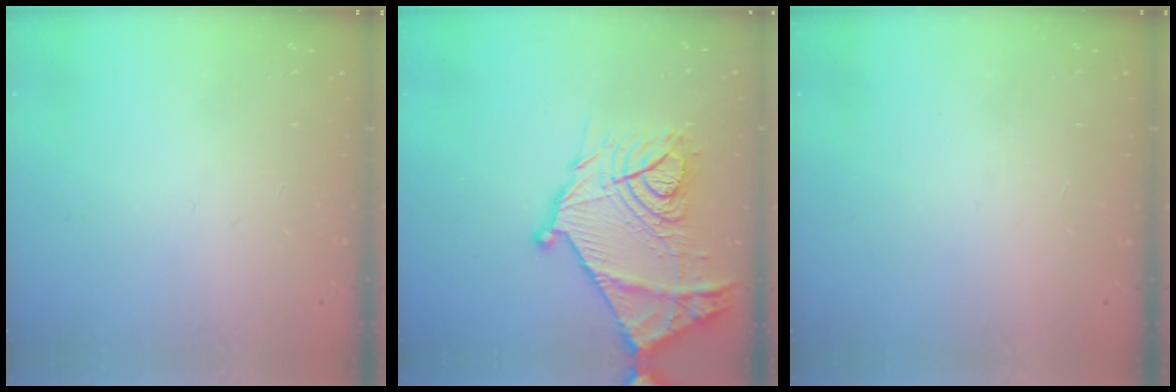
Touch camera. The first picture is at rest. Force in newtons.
{"total": 22.8, "press": 22.7, "slide": 1.7}
{"total": 1.5, "press": 1.5, "slide": 0.1}